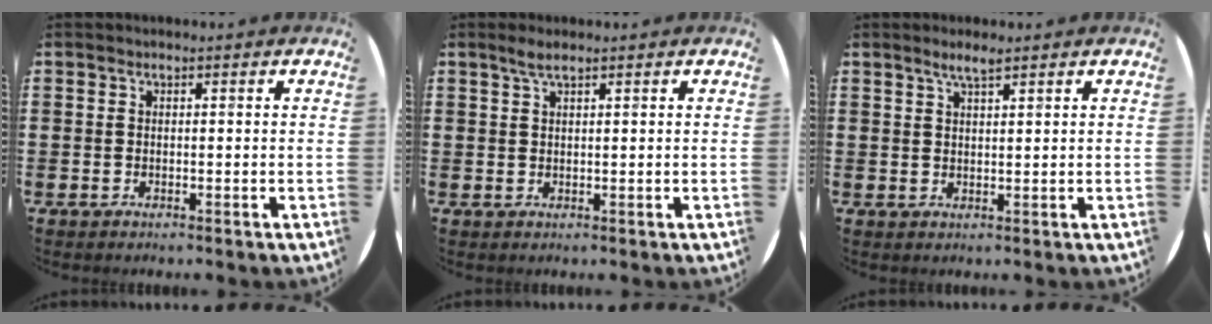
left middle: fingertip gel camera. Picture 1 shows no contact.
{"total": 1.9, "force": [1.3, 0.2, 1.4], "torque": [-0.028, 0.004, 0.023]}
{"total": 2.6, "force": [2.0, 0.3, 1.5], "torque": [-0.033, 0.003, 0.036]}